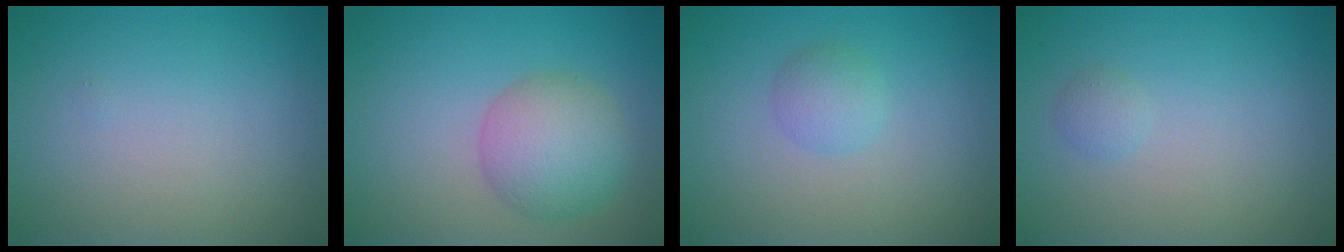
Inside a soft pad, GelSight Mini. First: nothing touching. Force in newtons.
{"total": 5.1, "press": 5.1, "slide": 0.1}
{"total": 1.7, "press": 1.7, "slide": 0.0}
{"total": 0.8, "press": 0.8, "slide": 0.0}